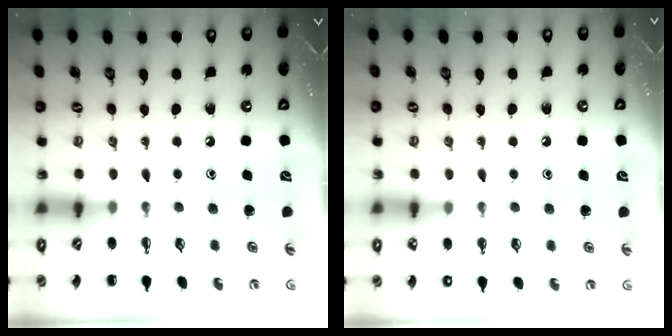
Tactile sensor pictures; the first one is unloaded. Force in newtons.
{"total": 1.3, "press": 1.3, "slide": 0.1}